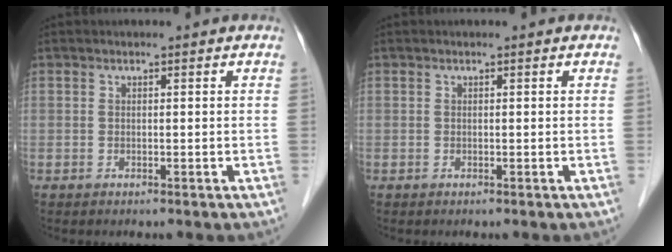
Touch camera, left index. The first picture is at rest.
{"total": 0.0}